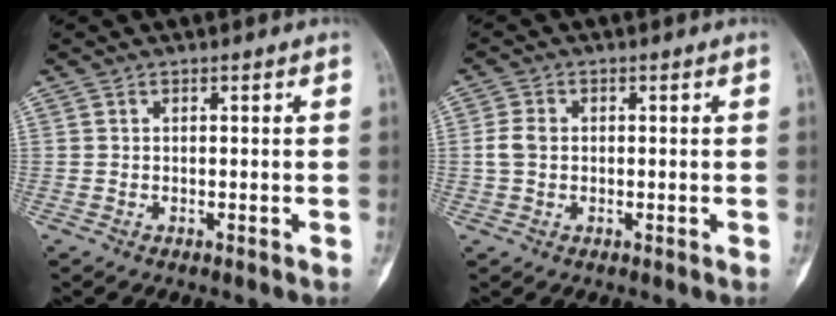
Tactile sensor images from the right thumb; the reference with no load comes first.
{"total": 3.1, "force": [0.0, 2.4, 1.9], "torque": [-0.042, 0.009, -0.002]}